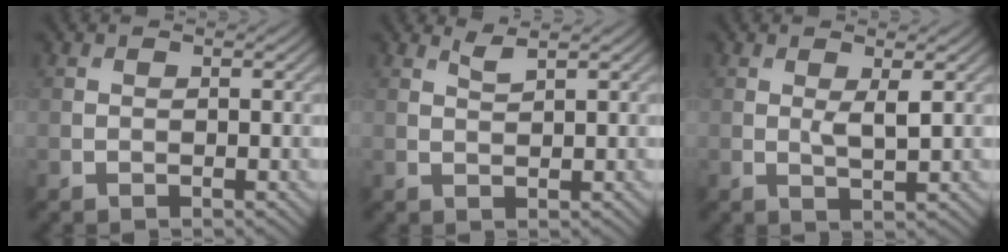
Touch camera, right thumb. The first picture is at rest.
{"total": 1.3, "force": [1.1, 0.0, 0.7], "torque": [-0.023, 0.002, 0.023]}
{"total": 2.1, "force": [0.6, 0.3, 2.0], "torque": [-0.042, -0.005, 0.012]}